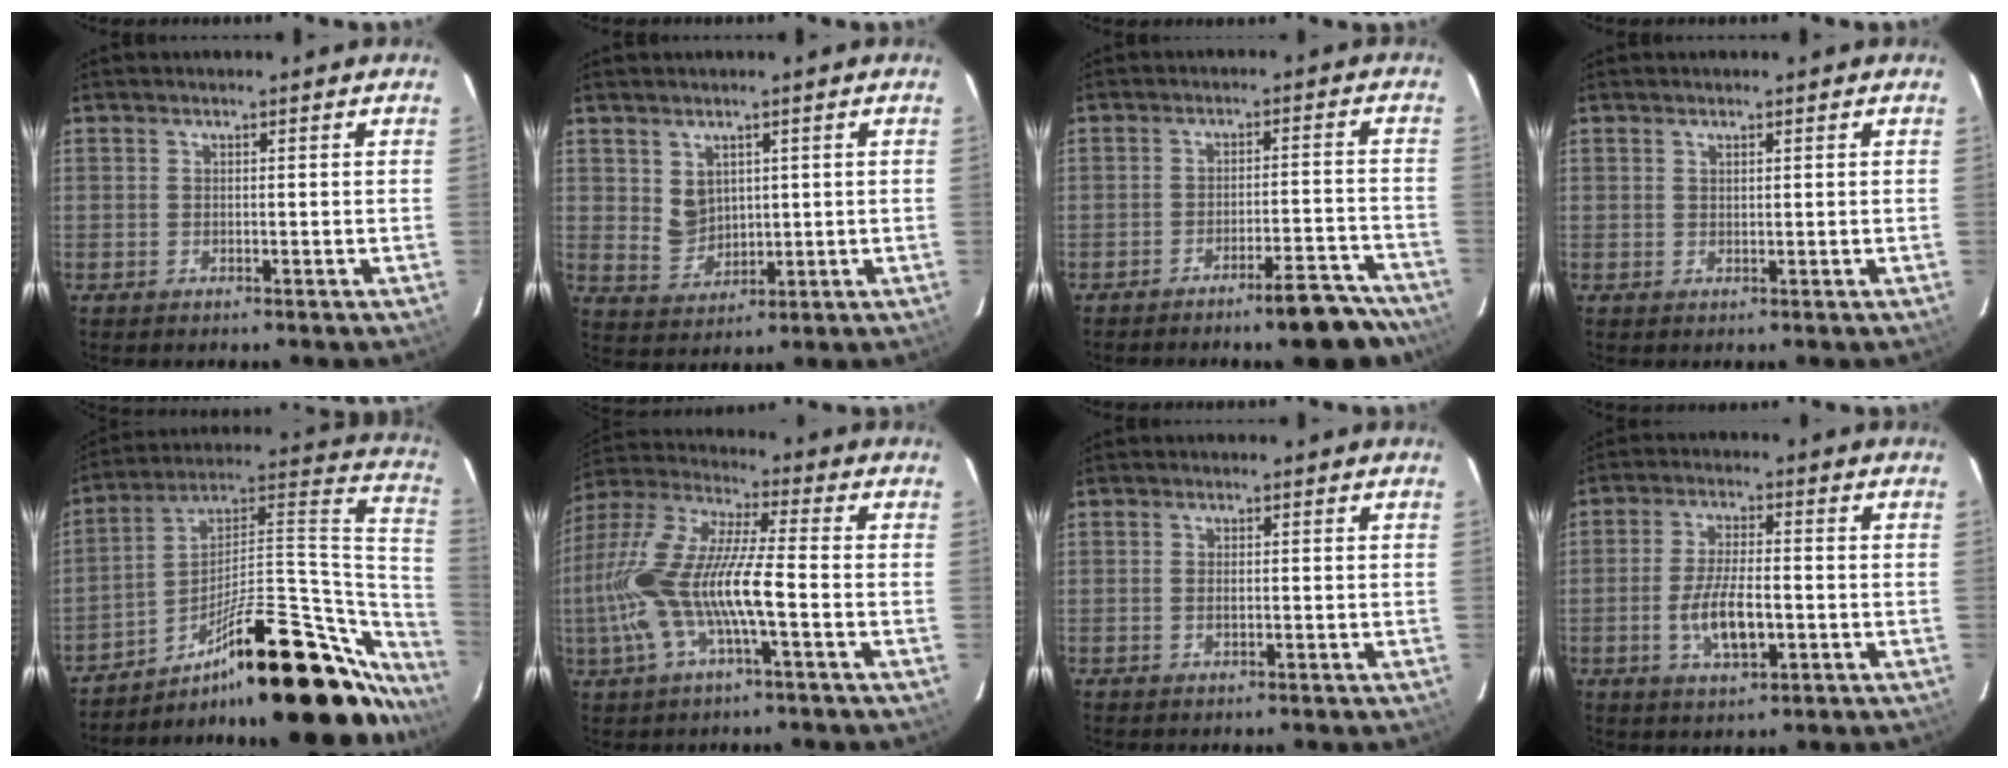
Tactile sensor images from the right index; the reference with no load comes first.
{"total": 4.9, "force": [1.9, 4.0, 2.2], "torque": [-0.036, 0.001, 0.050]}
{"total": 10.0, "force": [-8.9, 1.6, 4.4], "torque": [-0.049, 0.023, -0.106]}
{"total": 0.6, "force": [0.5, 0.2, 0.2], "torque": [-0.005, 0.001, 0.011]}
{"total": 32.4, "force": [-21.1, 10.0, 22.5], "torque": [-0.284, 0.049, -0.317]}
{"total": 17.9, "force": [-3.6, 3.5, 17.2], "torque": [-0.343, -0.003, -0.072]}
{"total": 1.1, "force": [-0.1, 0.5, 1.0], "torque": [-0.020, 0.001, -0.002]}
{"total": 8.5, "force": [-2.2, 3.0, 7.6], "torque": [-0.152, -0.005, -0.038]}